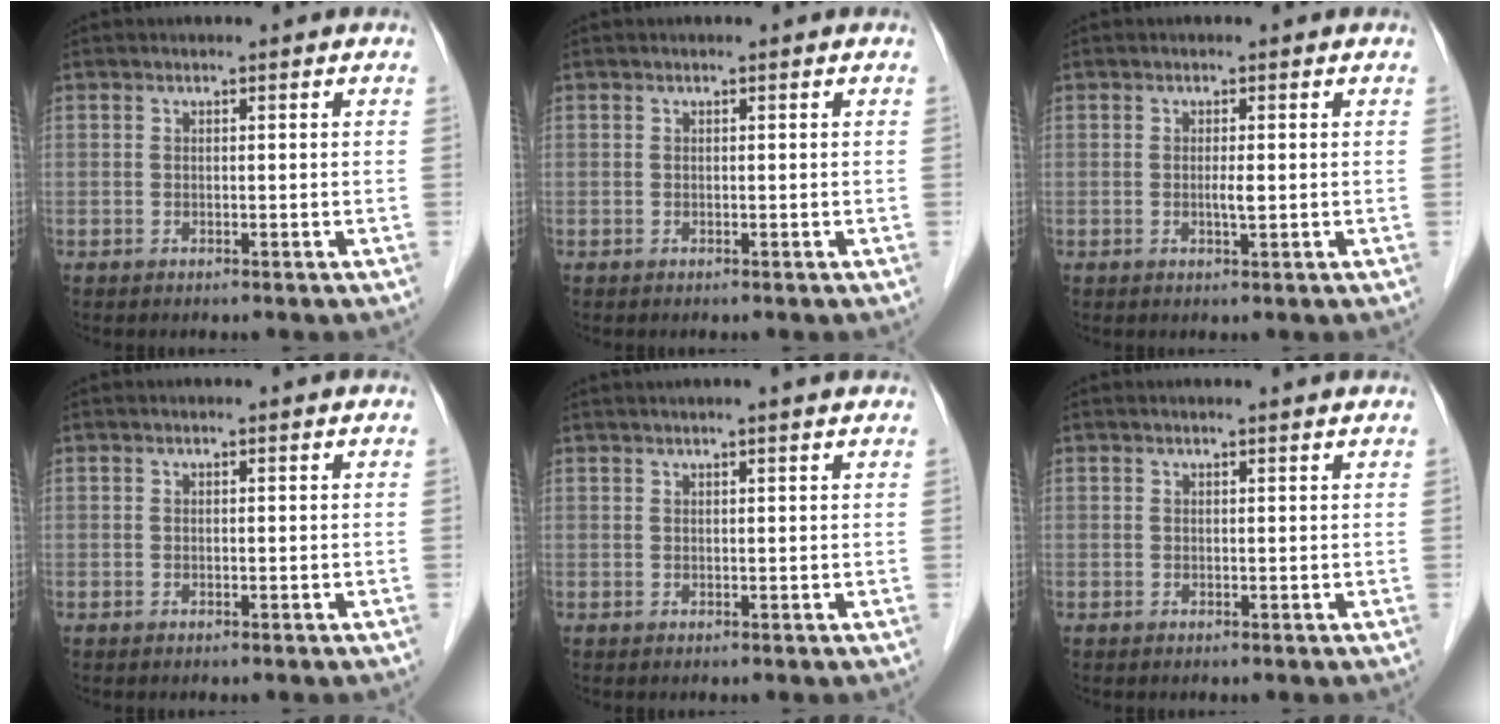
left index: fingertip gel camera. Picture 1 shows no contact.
{"total": 0.0}
{"total": 1.4, "force": [0.0, 0.1, 1.4], "torque": [-0.028, -0.001, -0.001]}
{"total": 0.0}
{"total": 4.2, "force": [3.6, -0.5, 2.1], "torque": [-0.027, 0.026, 0.047]}
{"total": 1.8, "force": [1.7, -0.1, 0.5], "torque": [-0.012, 0.006, 0.020]}